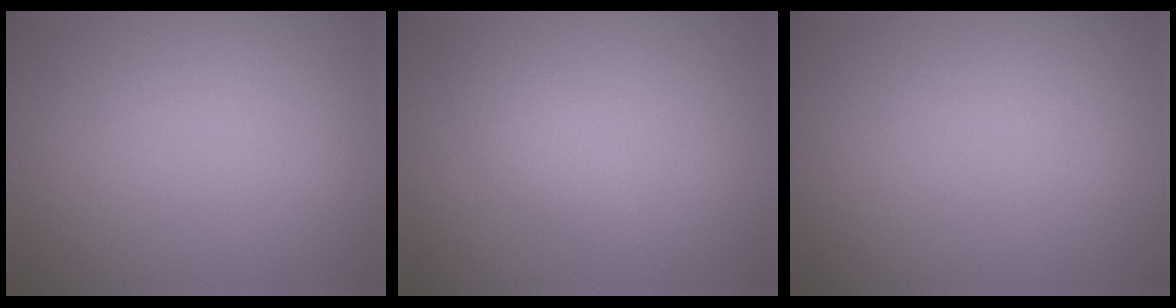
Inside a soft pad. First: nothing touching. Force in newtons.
{"total": 1.7, "press": 1.7, "slide": 0.0}
{"total": 0.0}